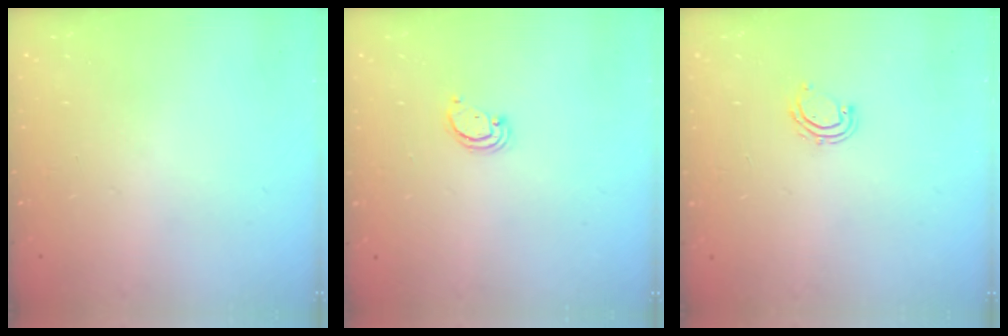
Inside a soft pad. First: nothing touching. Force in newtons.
{"total": 2.4, "press": 2.4, "slide": 0.2}
{"total": 5.9, "press": 5.8, "slide": 1.3}